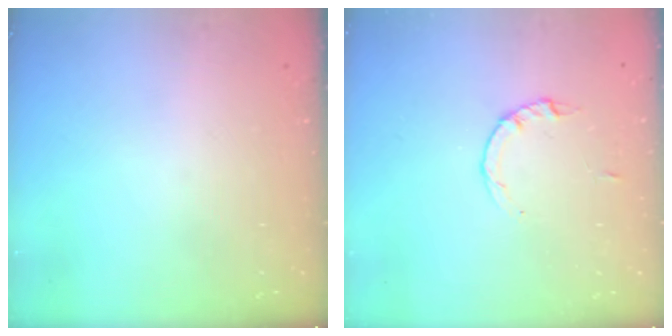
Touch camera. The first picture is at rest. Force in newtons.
{"total": 2.2, "press": 2.1, "slide": 0.3}